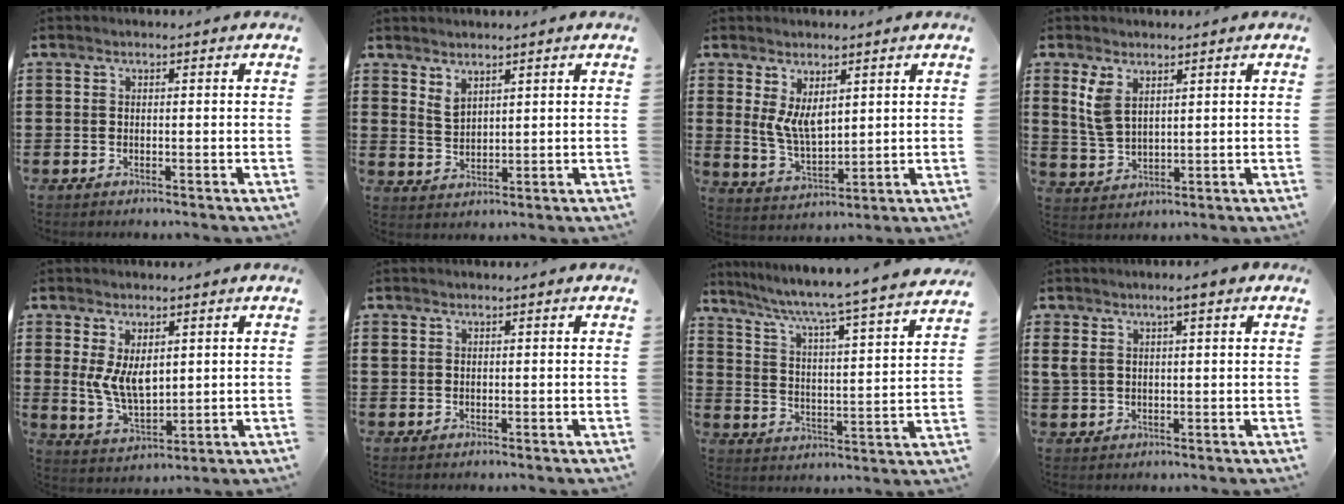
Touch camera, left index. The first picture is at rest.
{"total": 2.7, "force": [2.3, 1.2, 0.8], "torque": [-0.022, -0.001, 0.044]}
{"total": 6.0, "force": [2.7, 2.8, 4.5], "torque": [-0.092, -0.010, 0.046]}
{"total": 4.9, "force": [2.7, 2.7, 3.1], "torque": [-0.078, 0.003, 0.047]}
{"total": 6.4, "force": [1.7, 3.7, 4.9], "torque": [-0.100, -0.005, 0.025]}
{"total": 0.9, "force": [0.4, 0.7, 0.3], "torque": [-0.008, 0.006, 0.007]}
{"total": 4.8, "force": [4.1, -1.1, 2.4], "torque": [-0.066, -0.051, 0.054]}
{"total": 3.6, "force": [1.8, 1.3, 2.9], "torque": [-0.061, 0.006, 0.030]}